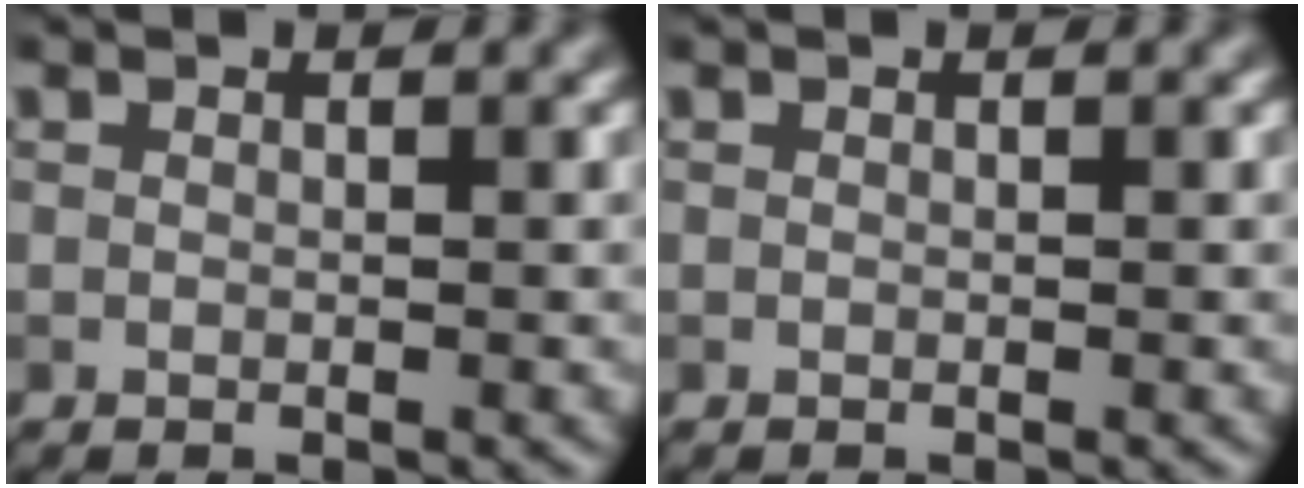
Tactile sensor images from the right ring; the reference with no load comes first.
{"total": 0.0}